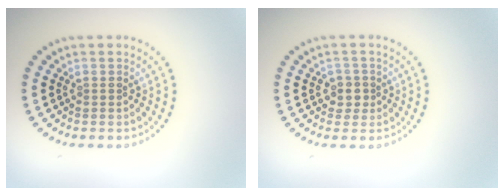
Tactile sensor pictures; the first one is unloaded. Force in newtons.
{"total": 1.6, "press": 1.4, "slide": 0.7}